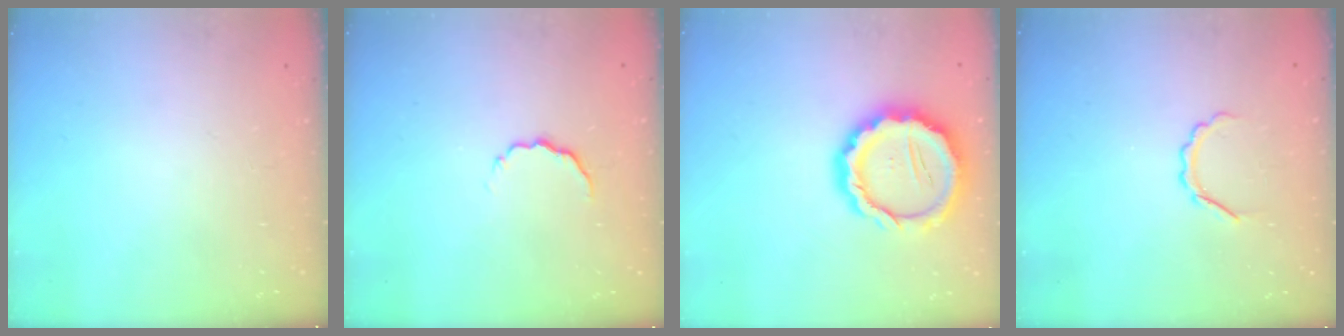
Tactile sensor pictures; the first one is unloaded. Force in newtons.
{"total": 4.4, "press": 4.3, "slide": 1.0}
{"total": 15.8, "press": 15.5, "slide": 3.2}
{"total": 3.6, "press": 3.6, "slide": 0.6}